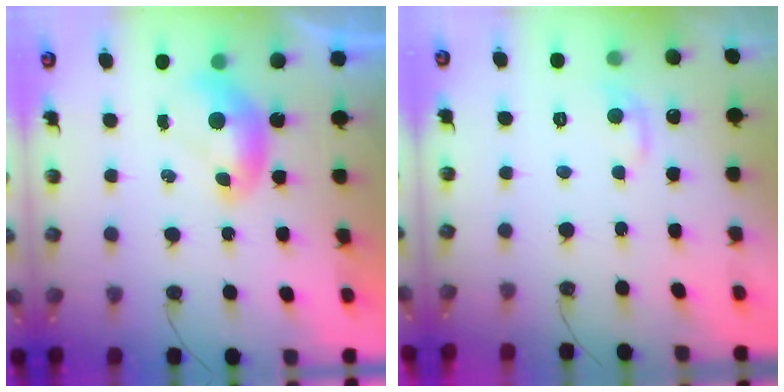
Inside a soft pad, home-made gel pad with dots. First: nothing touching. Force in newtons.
{"total": 0.8, "press": 0.1, "slide": 0.8}